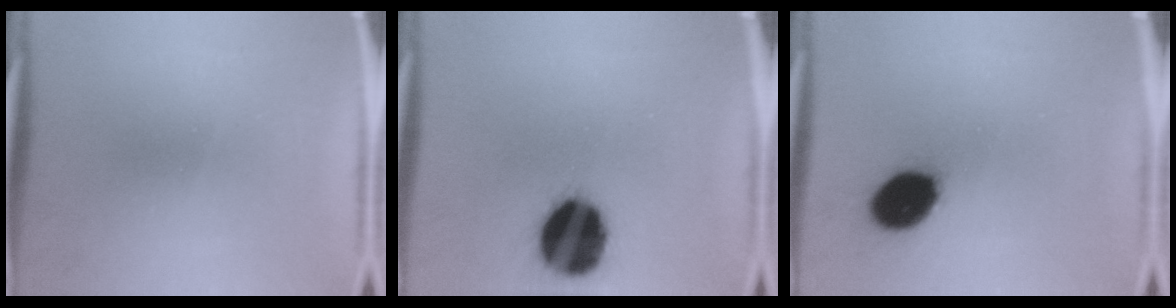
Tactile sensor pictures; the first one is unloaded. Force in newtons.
{"total": 18.5}
{"total": 12.4}